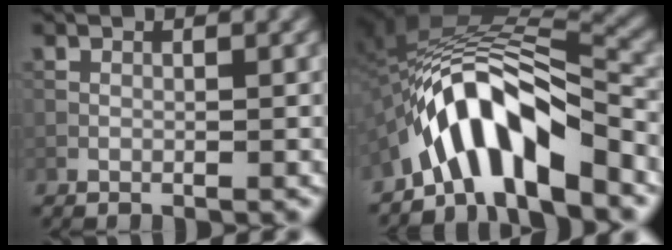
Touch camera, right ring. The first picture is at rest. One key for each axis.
{"total": 9.2, "fx": -5.4, "fy": 2.8, "fz": 6.9, "tx": -0.101, "ty": 0.016, "tz": -0.093}